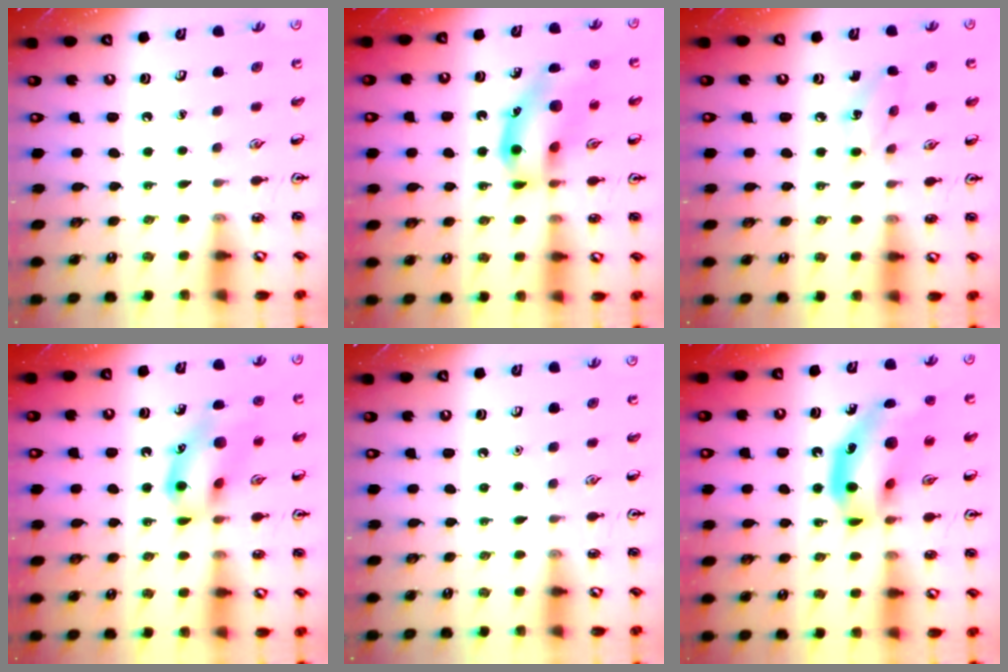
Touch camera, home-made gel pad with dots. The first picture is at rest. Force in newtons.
{"total": 14.9, "press": 14.7, "slide": 2.4}
{"total": 5.4, "press": 5.1, "slide": 1.5}
{"total": 13.8, "press": 13.6, "slide": 2.4}
{"total": 0.0}
{"total": 16.5, "press": 15.9, "slide": 4.5}